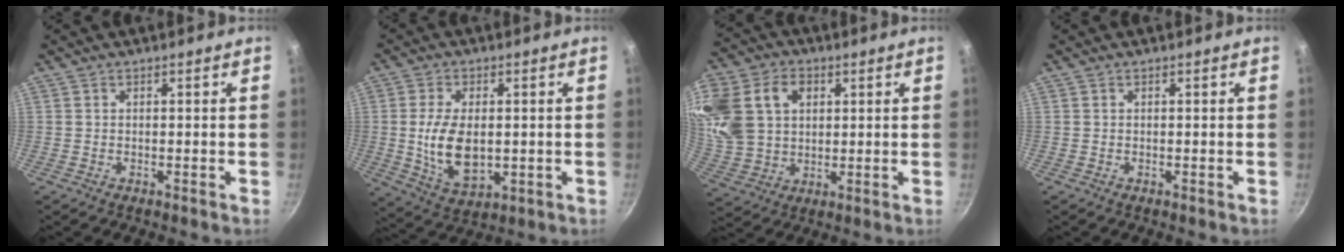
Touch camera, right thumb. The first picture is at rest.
{"total": 11.3, "force": [-0.1, 6.5, 9.2], "torque": [-0.163, -0.011, 0.009]}
{"total": 22.4, "force": [6.8, 16.7, 13.2], "torque": [-0.292, 0.021, 0.131]}
{"total": 0.0}